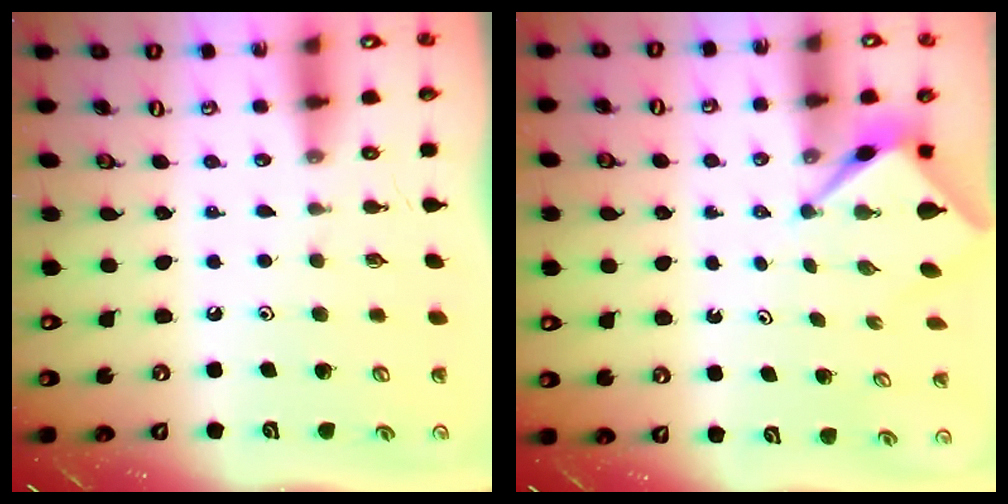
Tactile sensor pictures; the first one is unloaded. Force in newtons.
{"total": 2.6, "press": 2.6, "slide": 0.2}